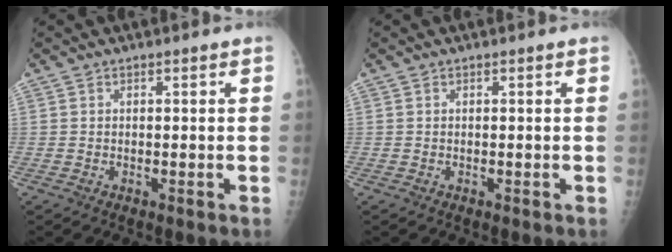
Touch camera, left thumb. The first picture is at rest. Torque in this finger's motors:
{"motor_torque": [-0.14, 0.14, 0.00, 0.00, 0.00]}